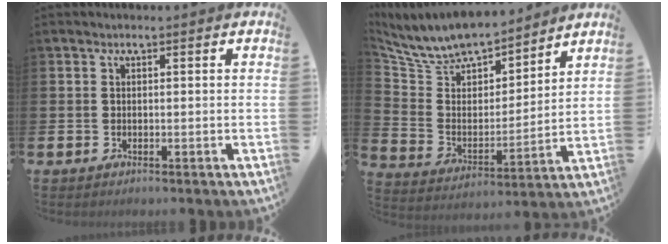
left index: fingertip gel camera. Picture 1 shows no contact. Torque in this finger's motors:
{"motor_torque": [0.33, -0.44, 0.60, 0.21]}